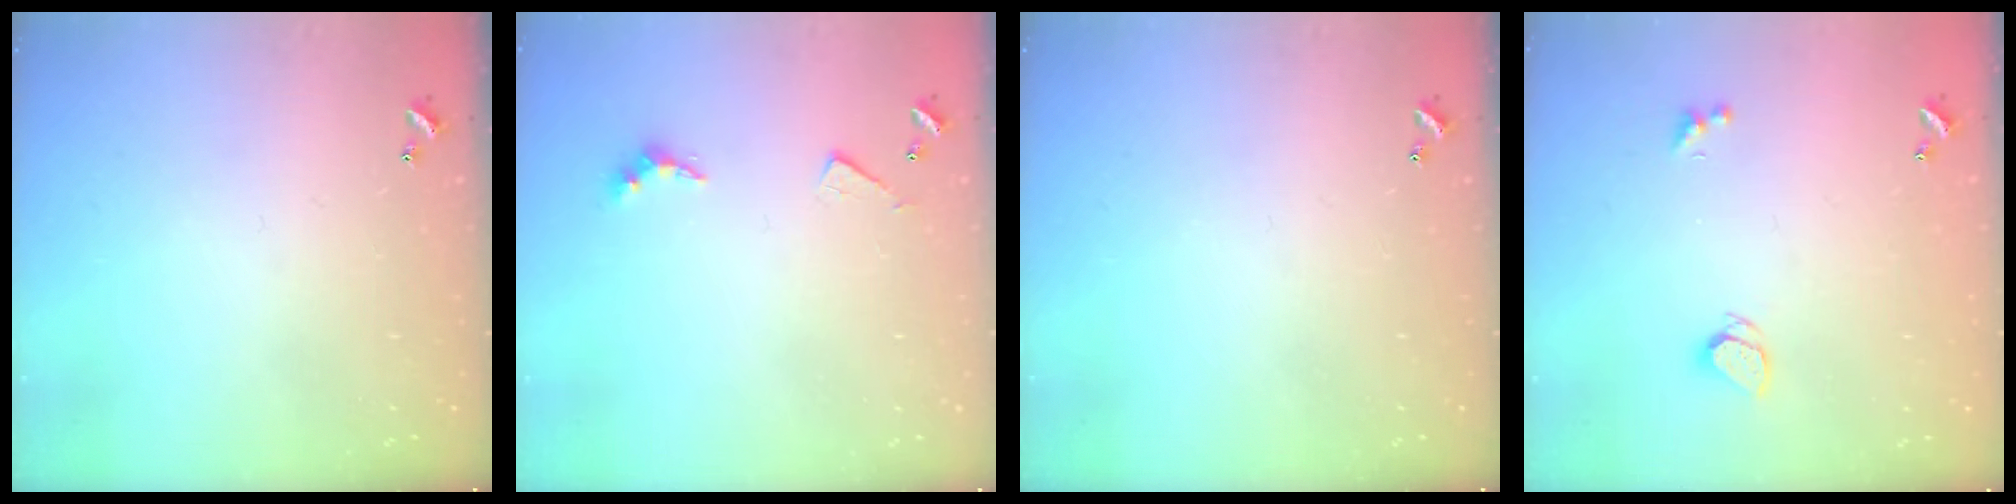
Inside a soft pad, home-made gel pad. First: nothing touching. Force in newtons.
{"total": 4.5, "press": 4.5, "slide": 0.8}
{"total": 0.0}
{"total": 1.9, "press": 1.8, "slide": 0.4}